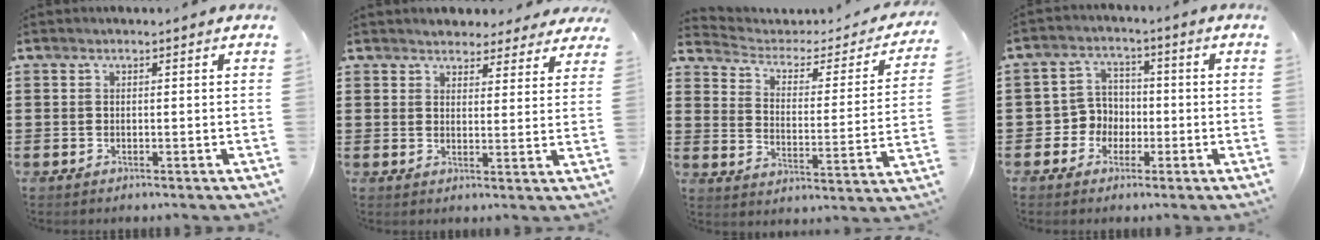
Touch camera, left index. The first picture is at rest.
{"total": 3.5, "force": [3.4, 0.8, -0.1], "torque": [-0.004, -0.011, 0.064]}
{"total": 2.7, "force": [1.8, 1.6, 1.3], "torque": [-0.042, -0.014, 0.022]}
{"total": 4.7, "force": [-1.6, 4.4, 0.7], "torque": [-0.038, 0.009, -0.037]}